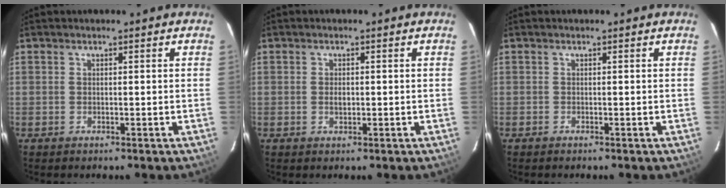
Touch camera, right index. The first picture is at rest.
{"total": 1.3, "force": [-0.1, 0.9, 0.9], "torque": [-0.015, 0.003, 0.000]}
{"total": 0.0}